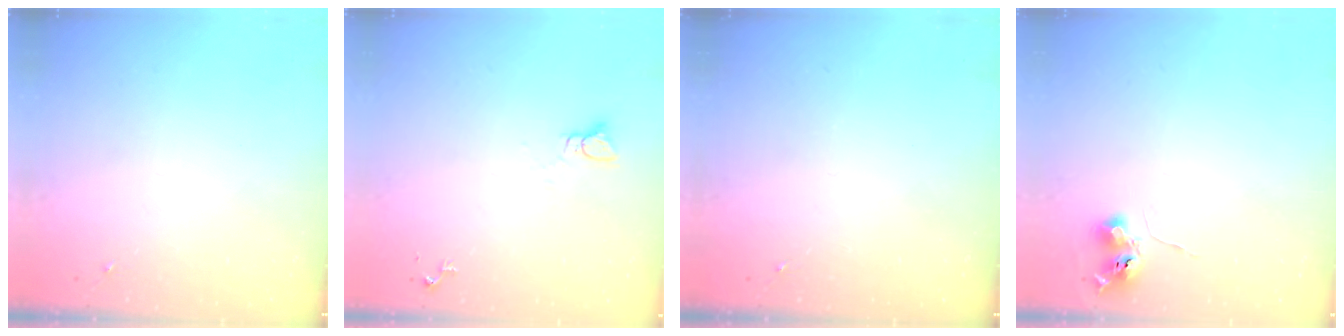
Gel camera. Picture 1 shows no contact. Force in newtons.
{"total": 2.2, "press": 2.2, "slide": 0.1}
{"total": 0.0}
{"total": 6.2, "press": 6.1, "slide": 0.8}